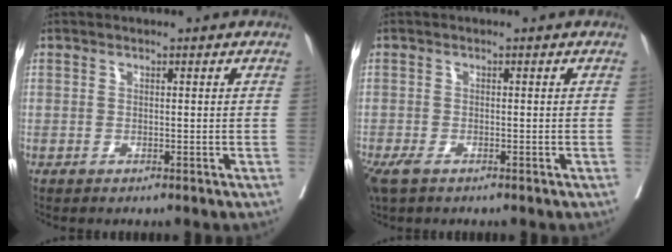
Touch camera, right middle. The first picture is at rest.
{"total": 3.6, "force": [-2.3, 1.5, 2.2], "torque": [-0.053, -0.012, -0.040]}